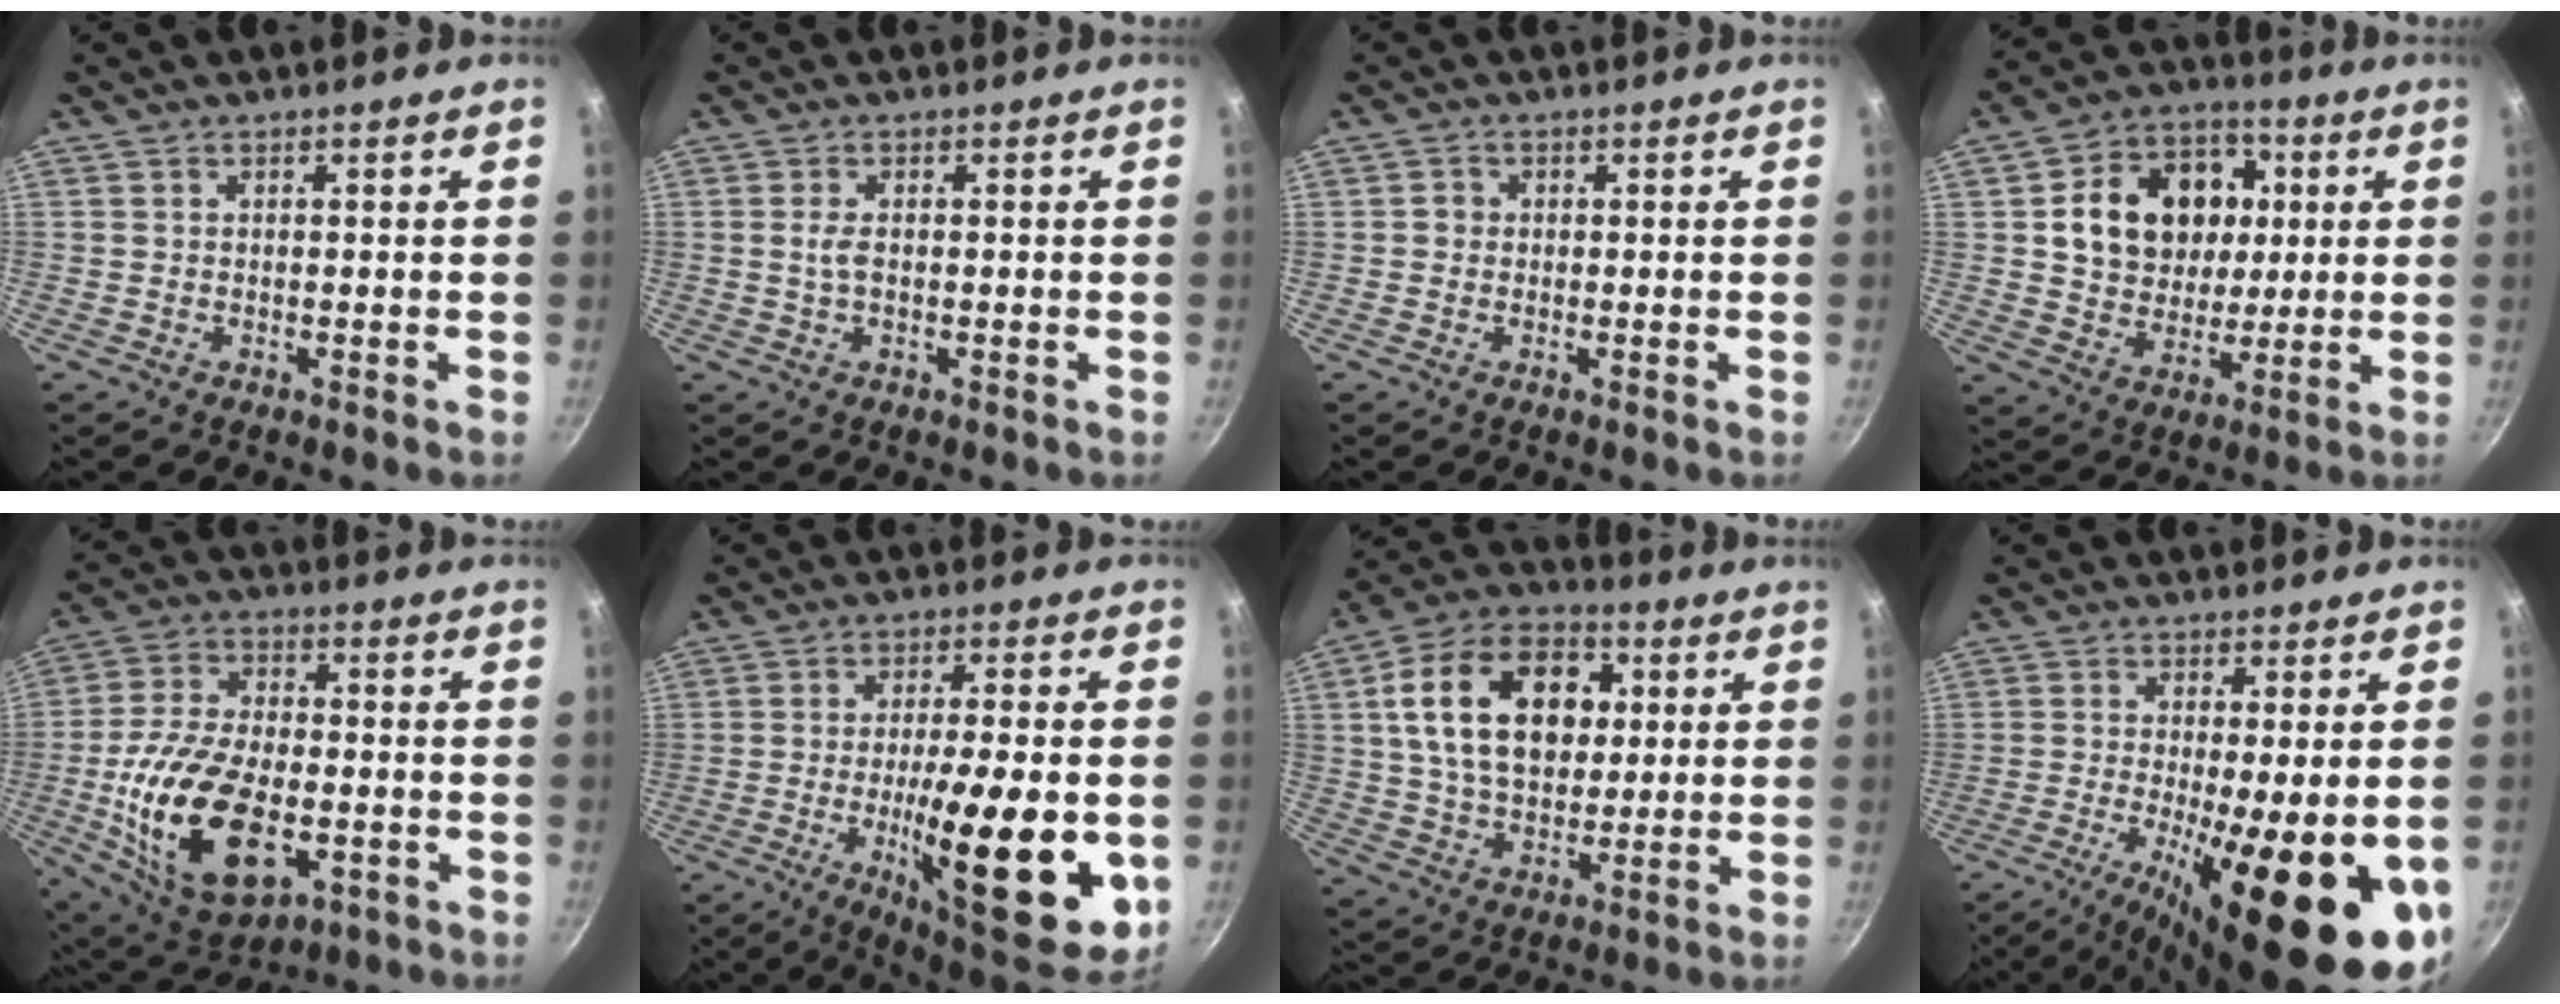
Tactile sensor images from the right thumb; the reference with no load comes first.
{"total": 2.2, "force": [0.0, 1.0, 1.9], "torque": [-0.039, 0.001, -0.002]}
{"total": 1.4, "force": [-0.1, 1.3, 0.4], "torque": [-0.002, 0.005, -0.005]}
{"total": 16.9, "force": [3.0, 13.6, 9.5], "torque": [-0.121, 0.011, 0.048]}
{"total": 21.8, "force": [-5.4, 12.0, 17.4], "torque": [-0.318, 0.017, -0.084]}
{"total": 24.2, "force": [-5.1, 6.8, 22.7], "torque": [-0.318, -0.001, -0.073]}
{"total": 19.9, "force": [4.2, 13.5, 14.0], "torque": [-0.208, 0.013, 0.061]}
{"total": 22.3, "force": [-6.1, 6.4, 20.4], "torque": [-0.298, -0.017, -0.080]}